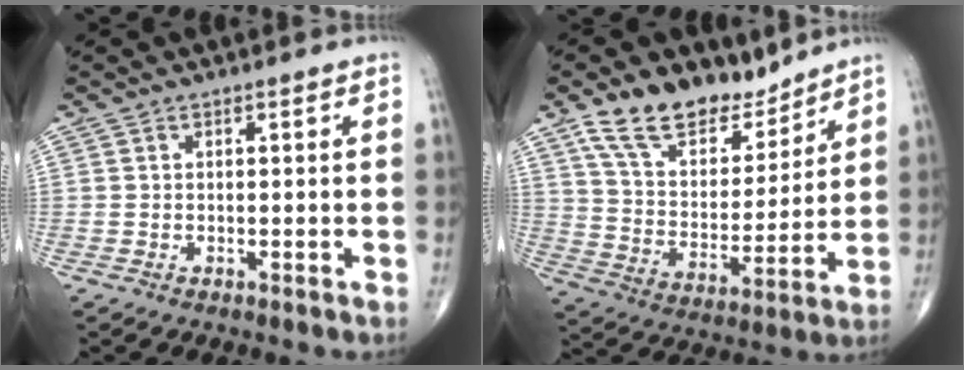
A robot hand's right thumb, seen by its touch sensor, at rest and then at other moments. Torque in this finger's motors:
{"motor_torque": [0.34, 0.67, -0.09, 0.24, 0.10]}